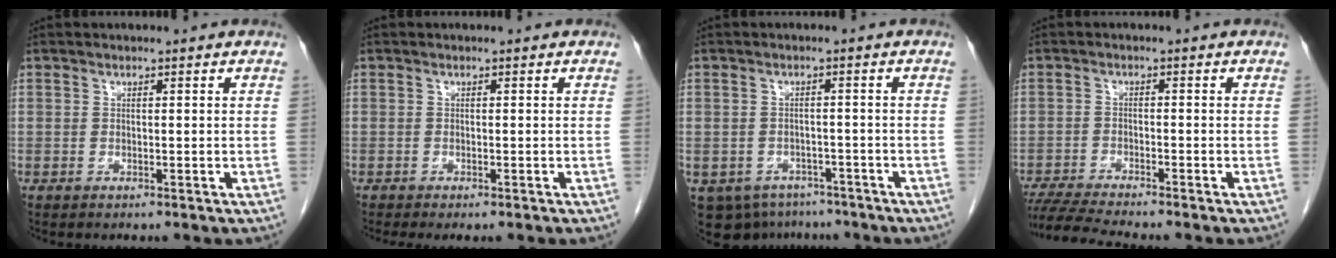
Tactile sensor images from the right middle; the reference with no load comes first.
{"total": 2.5, "force": [-2.1, 0.4, 1.4], "torque": [-0.013, -0.006, -0.028]}
{"total": 9.5, "force": [-6.8, 6.1, 2.4], "torque": [-0.051, 0.001, -0.085]}
{"total": 6.7, "force": [-6.2, -1.0, 2.5], "torque": [-0.041, -0.021, -0.110]}